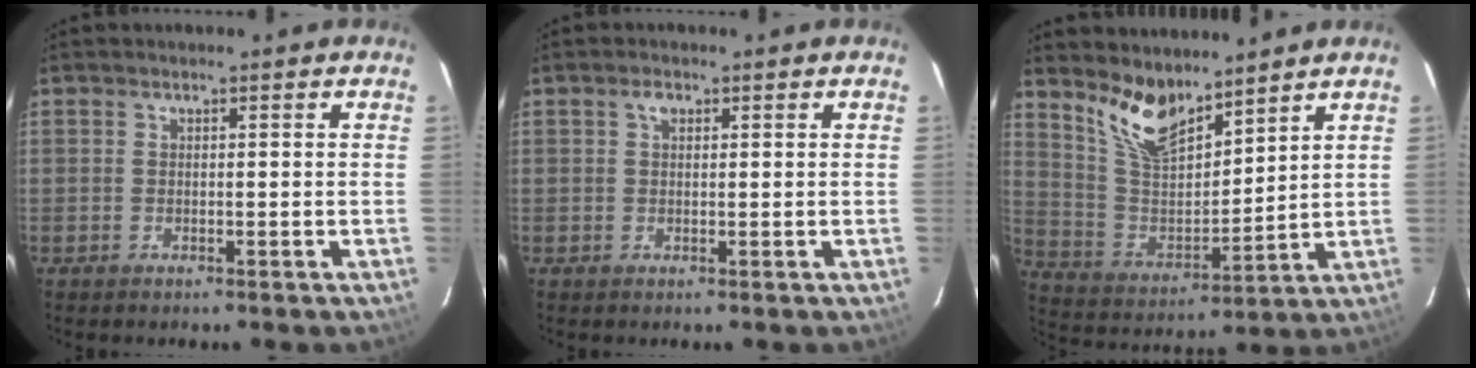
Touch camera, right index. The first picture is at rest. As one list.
[{"total": 1.5, "force": [0.6, 1.0, 0.9], "torque": [-0.016, 0.008, 0.010]}, {"total": 11.8, "force": [9.2, 4.2, 6.0], "torque": [-0.124, -0.003, 0.188]}]